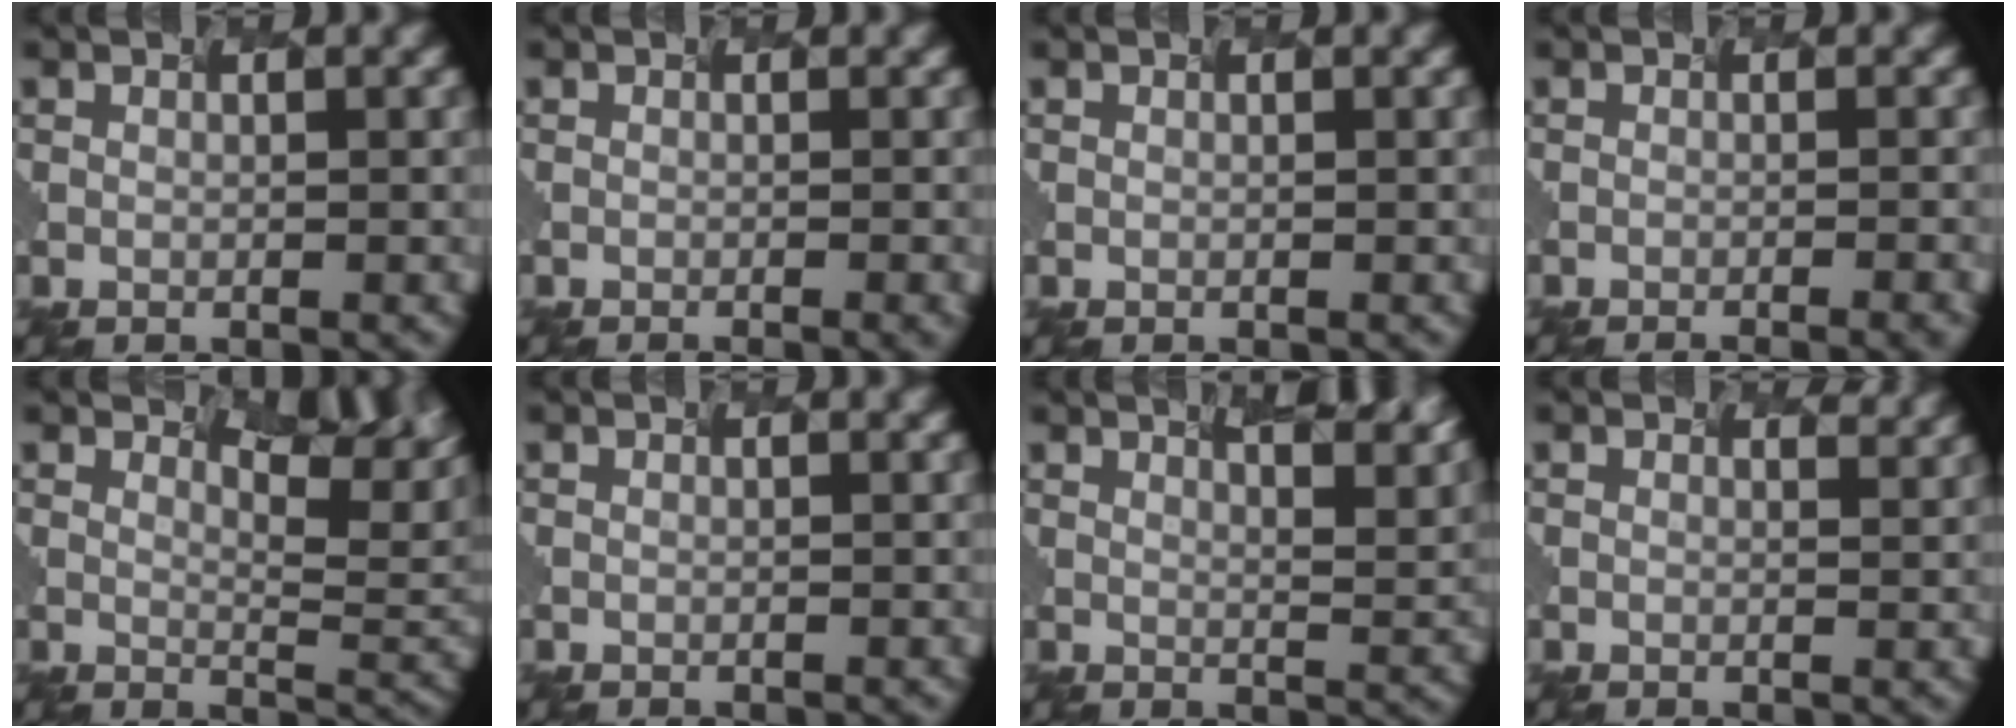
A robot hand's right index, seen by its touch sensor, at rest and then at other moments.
{"total": 2.4, "force": [-0.5, 1.1, 2.0], "torque": [0.003, 0.009, -0.013]}
{"total": 0.0}
{"total": 4.0, "force": [-1.5, 1.6, 3.3], "torque": [-0.002, 0.007, -0.008]}
{"total": 6.5, "force": [4.6, 1.9, 4.2], "torque": [-0.058, 0.003, 0.082]}
{"total": 0.0}
{"total": 7.4, "force": [5.8, 2.3, 4.1], "torque": [-0.023, 0.024, 0.053]}
{"total": 2.2, "force": [2.1, 0.7, 0.0], "torque": [0.007, -0.002, 0.014]}